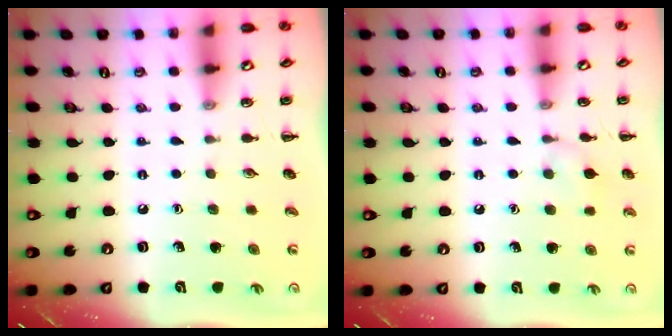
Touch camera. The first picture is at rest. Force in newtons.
{"total": 6.5, "press": 6.1, "slide": 2.2}